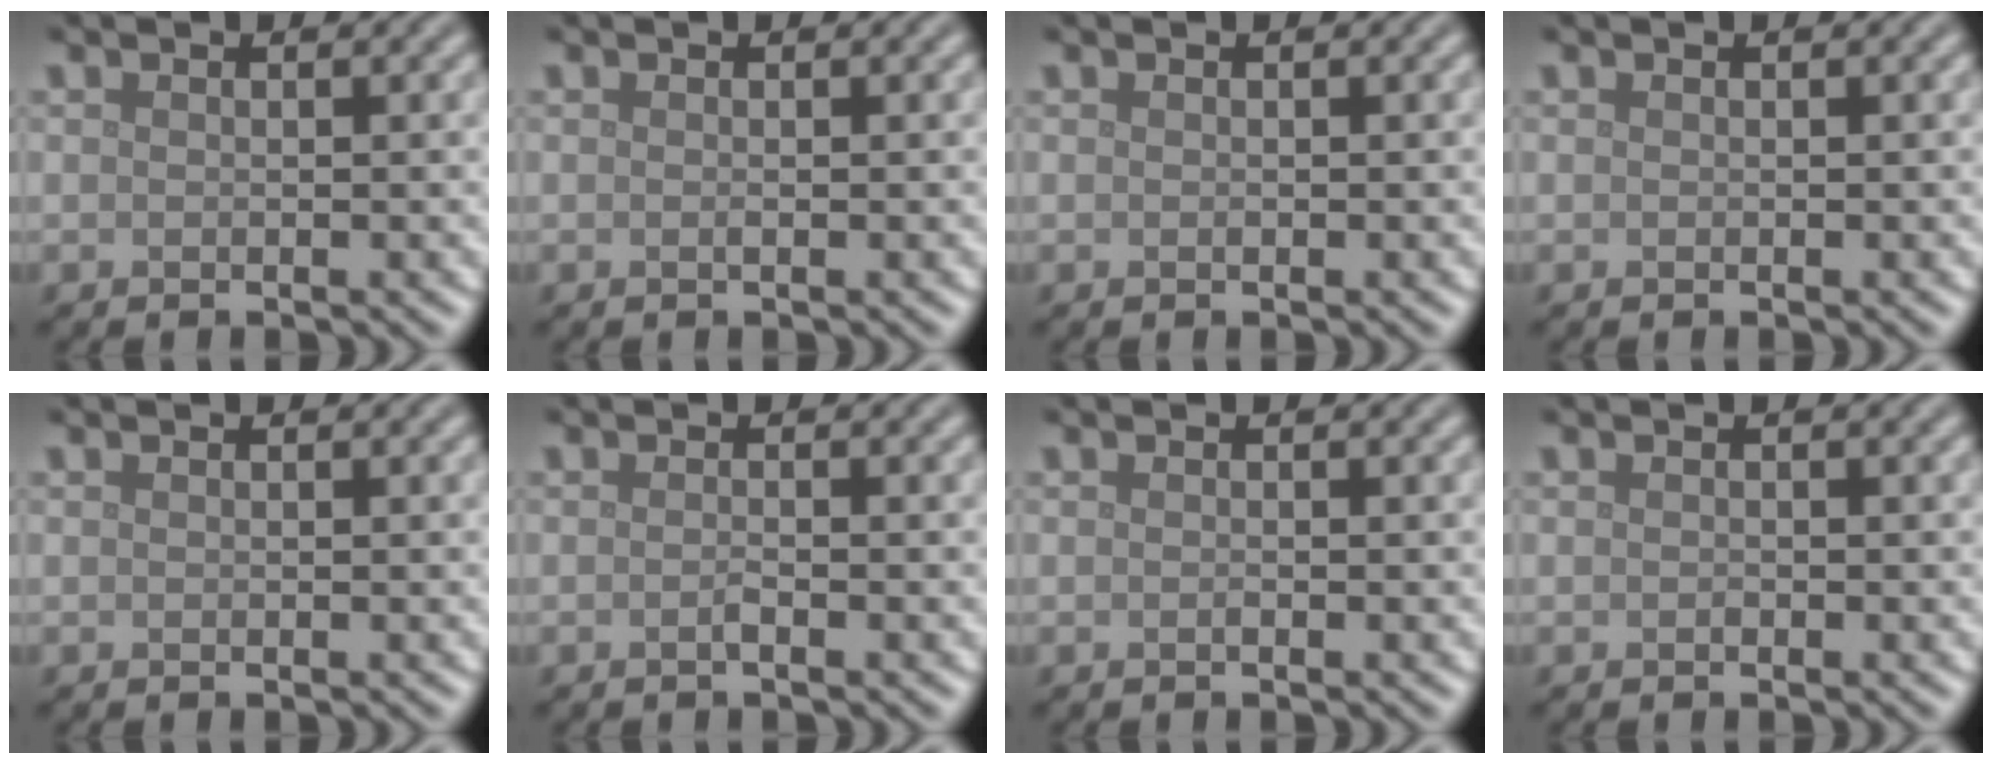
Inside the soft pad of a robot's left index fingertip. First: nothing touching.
{"total": 0.0}
{"total": 0.0}
{"total": 0.0}
{"total": 0.0}
{"total": 0.6, "force": [-0.3, 0.1, 0.5], "torque": [-0.012, 0.001, -0.008]}
{"total": 0.0}
{"total": 0.0}